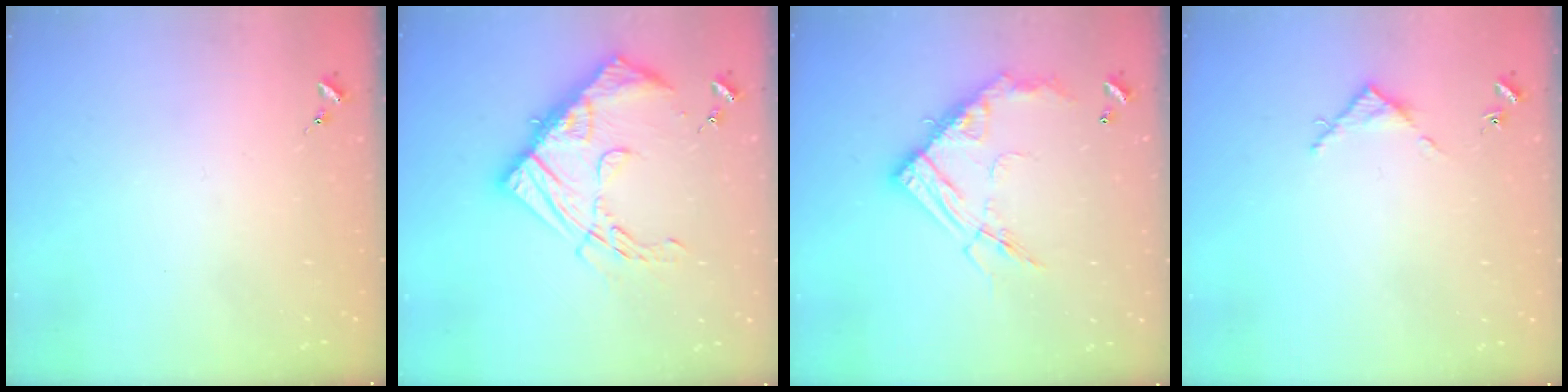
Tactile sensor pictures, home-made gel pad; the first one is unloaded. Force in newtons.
{"total": 18.8, "press": 18.7, "slide": 1.2}
{"total": 17.2, "press": 17.1, "slide": 1.4}
{"total": 3.6, "press": 3.6, "slide": 0.3}